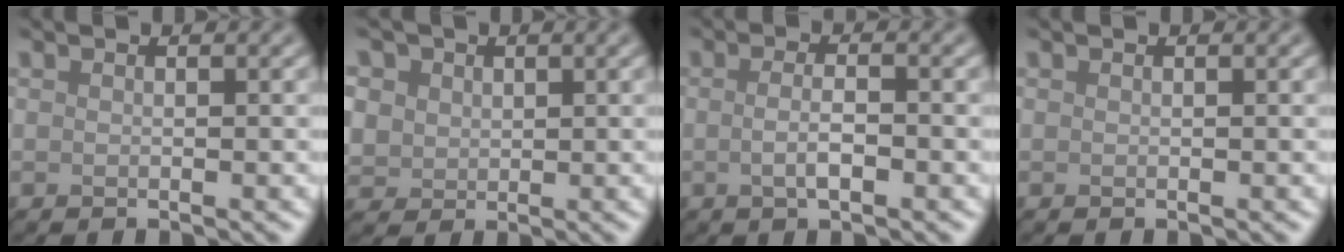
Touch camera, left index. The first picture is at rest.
{"total": 5.6, "force": [2.5, 4.4, 2.4], "torque": [-0.074, 0.015, 0.037]}
{"total": 2.4, "force": [-0.3, 0.7, 2.2], "torque": [-0.044, -0.003, -0.008]}
{"total": 0.0}